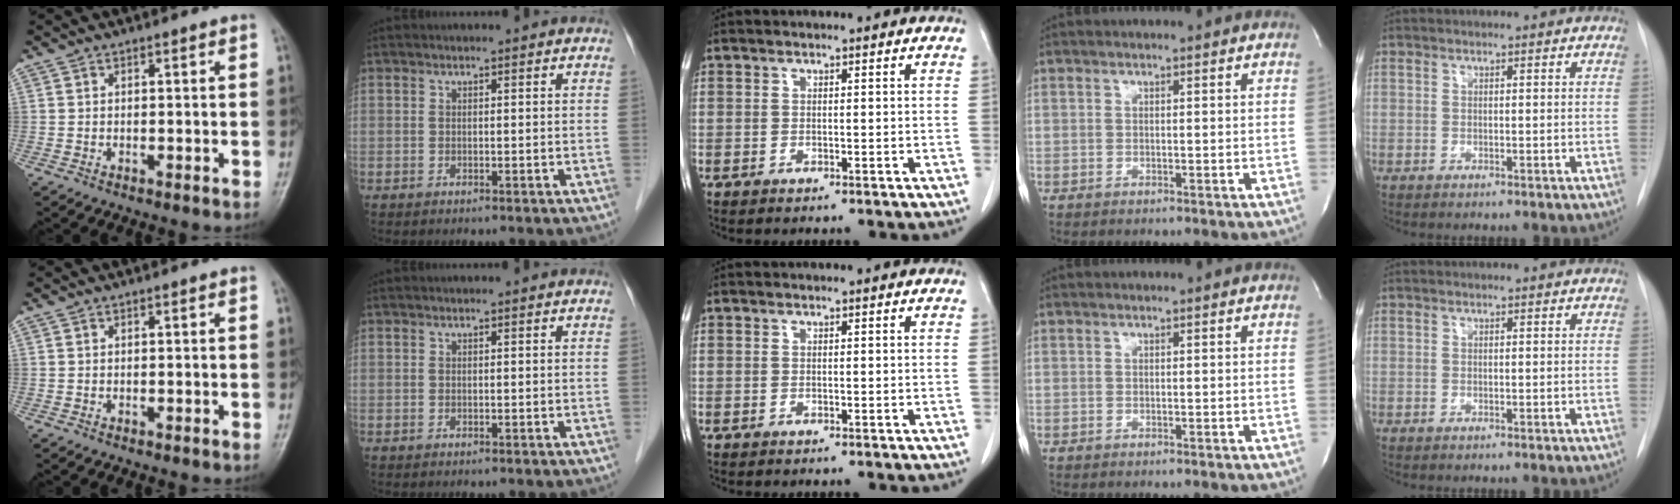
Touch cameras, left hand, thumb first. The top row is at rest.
{}